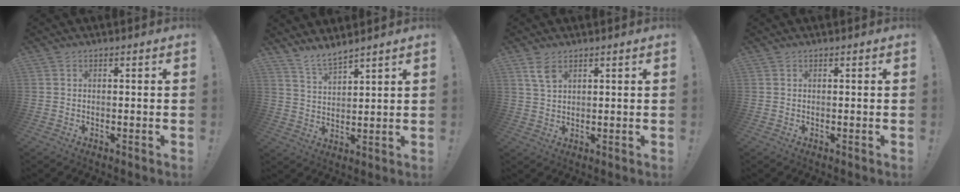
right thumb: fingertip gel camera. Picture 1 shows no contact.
{"total": 6.0, "force": [5.5, 0.6, 2.1], "torque": [-0.046, -0.032, 0.103]}
{"total": 5.0, "force": [3.0, 2.3, 3.3], "torque": [-0.054, -0.013, 0.055]}
{"total": 0.0}